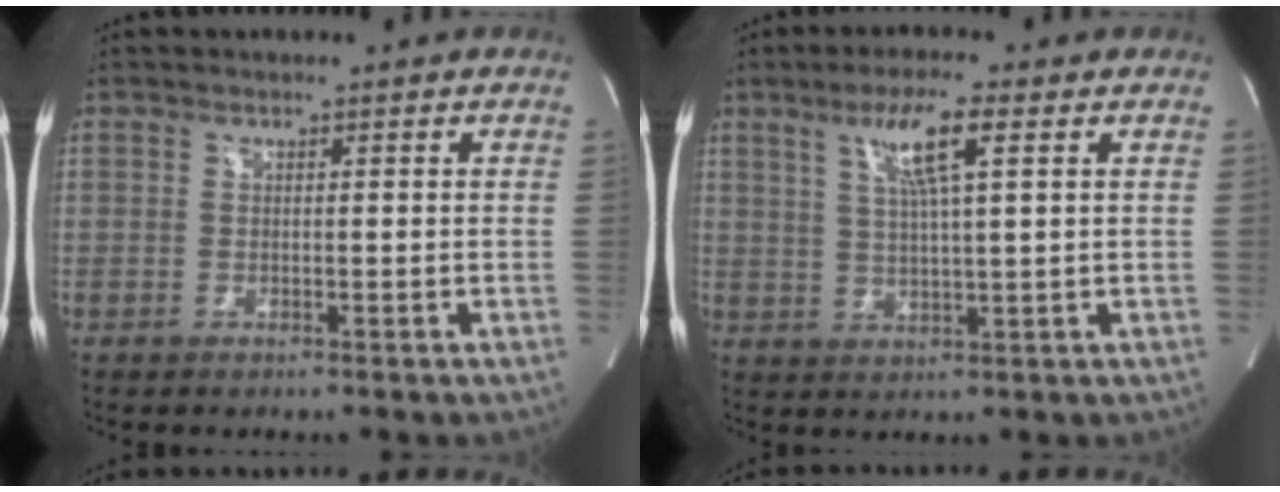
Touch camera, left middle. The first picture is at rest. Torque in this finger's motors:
{"motor_torque": [0.19, -0.16, 0.08, 0.10]}